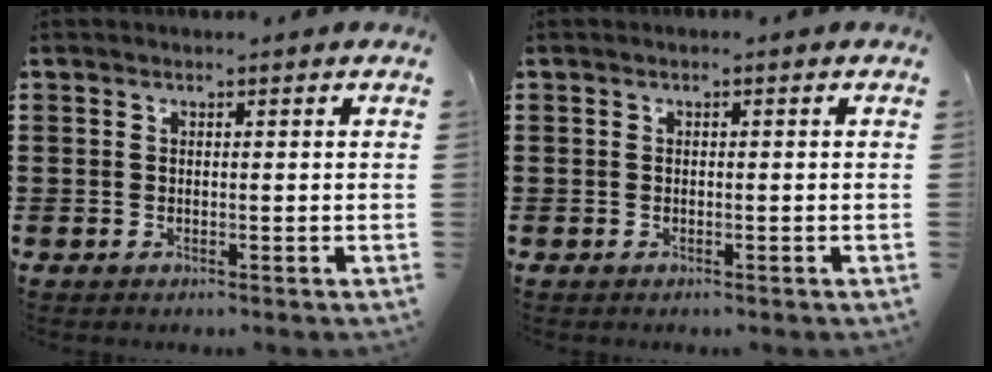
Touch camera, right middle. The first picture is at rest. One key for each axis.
{"total": 0.0}